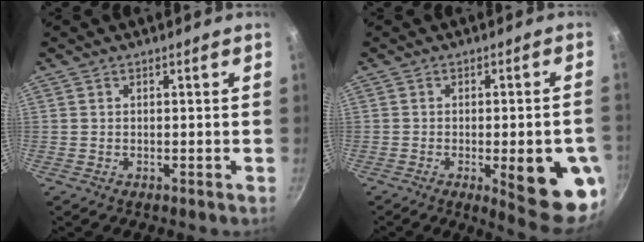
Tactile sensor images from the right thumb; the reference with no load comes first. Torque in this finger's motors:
{"motor_torque": [2.50, 2.33, 1.62, -0.48, 0.40]}